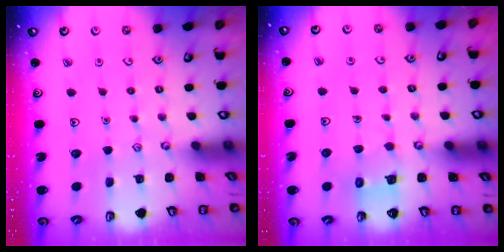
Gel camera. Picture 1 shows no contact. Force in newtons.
{"total": 4.8, "press": 4.7, "slide": 0.3}